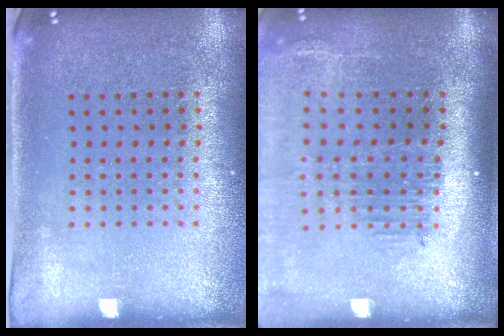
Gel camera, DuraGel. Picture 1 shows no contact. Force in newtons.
{"total": 2.1, "press": 1.7, "slide": 1.2}